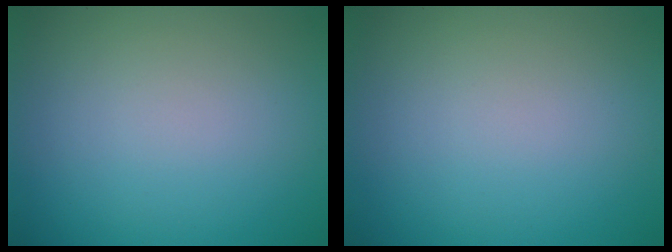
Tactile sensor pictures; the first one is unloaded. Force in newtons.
{"total": 0.0}